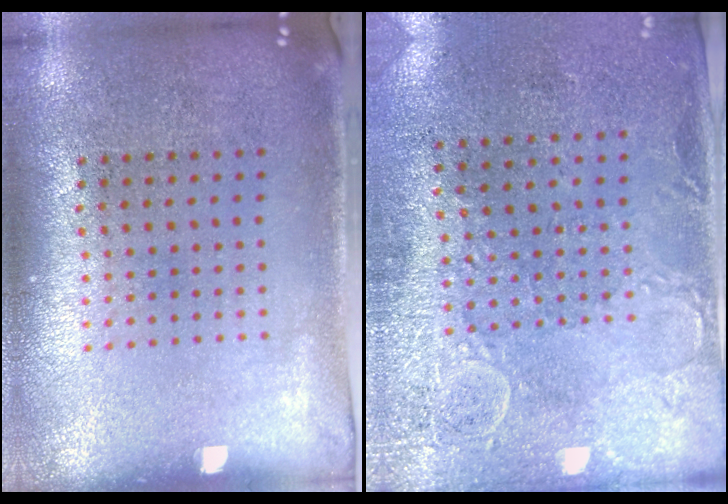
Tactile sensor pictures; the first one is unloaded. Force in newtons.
{"total": 2.9, "press": 2.4, "slide": 1.7}